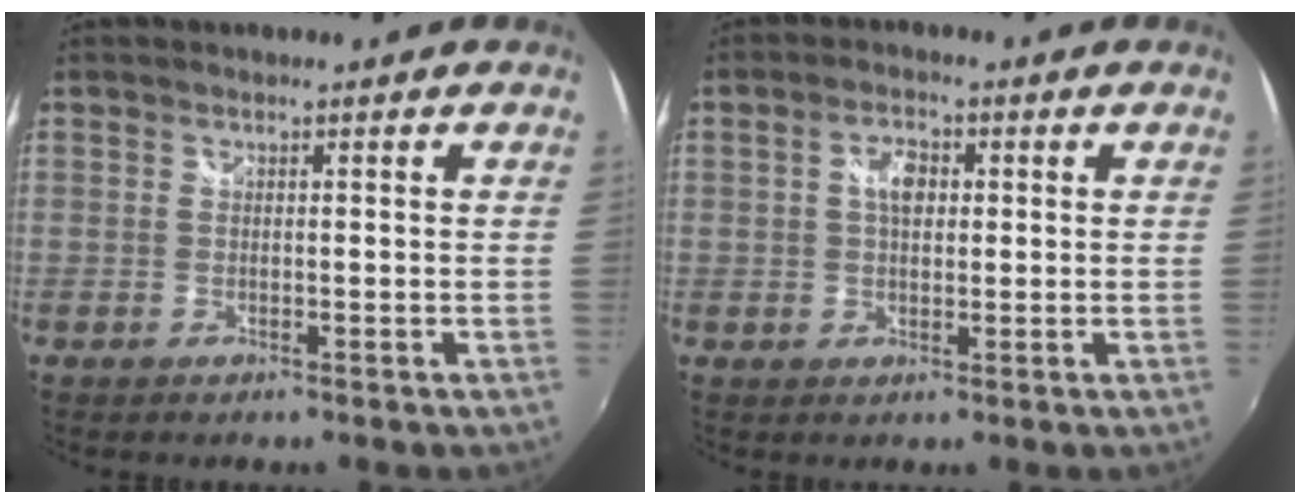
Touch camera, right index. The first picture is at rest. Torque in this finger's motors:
{"motor_torque": [0.79, 0.15, 0.20, 0.04]}